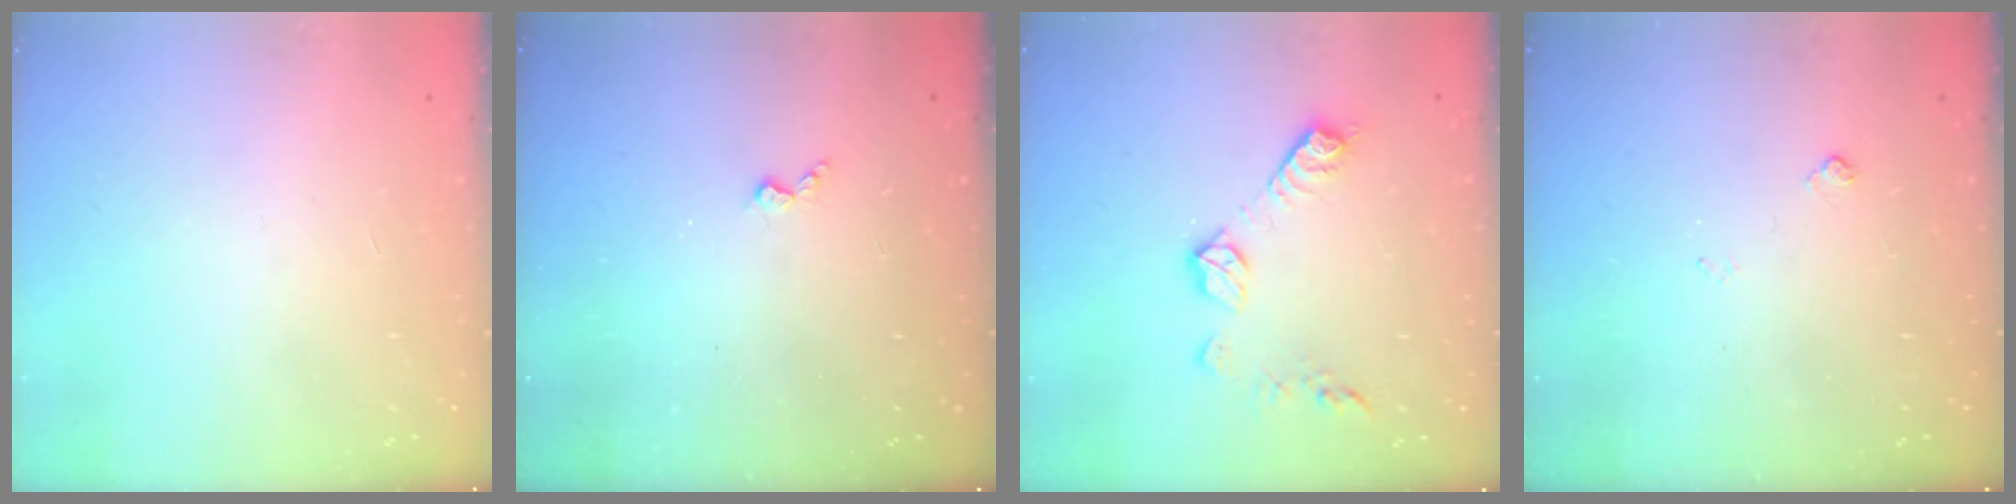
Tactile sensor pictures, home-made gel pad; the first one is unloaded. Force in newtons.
{"total": 3.0, "press": 3.0, "slide": 0.5}
{"total": 10.2, "press": 10.2, "slide": 0.2}
{"total": 5.4, "press": 5.4, "slide": 0.7}